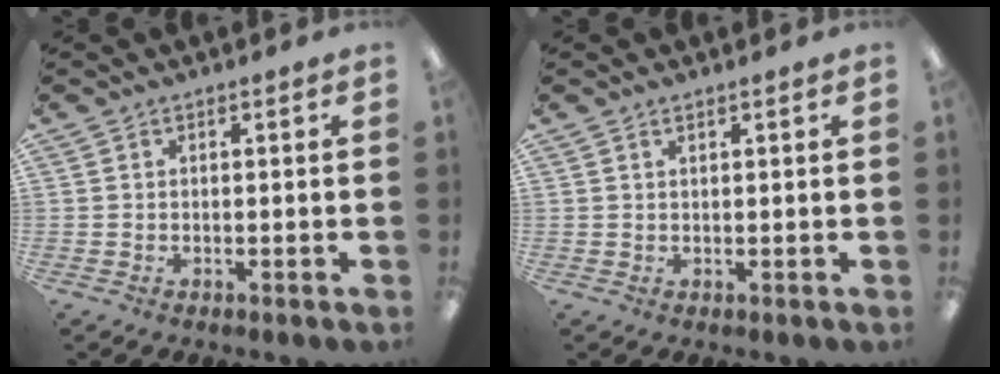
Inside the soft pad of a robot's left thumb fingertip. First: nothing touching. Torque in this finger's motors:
{"motor_torque": [-0.24, -0.09, -0.18, 0.39, 0.13]}